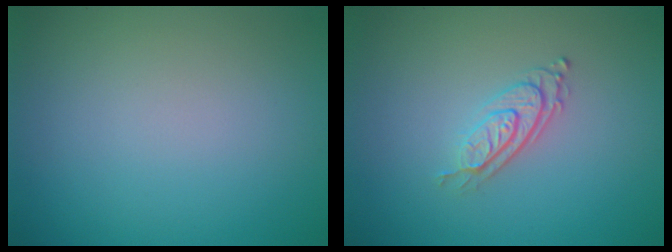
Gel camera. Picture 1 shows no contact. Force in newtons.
{"total": 2.8, "press": 2.1, "slide": 1.9}